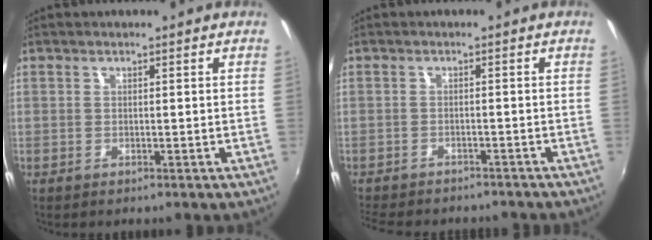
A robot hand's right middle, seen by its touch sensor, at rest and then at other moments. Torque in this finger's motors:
{"motor_torque": [1.03, -1.11, 0.46, 0.11]}